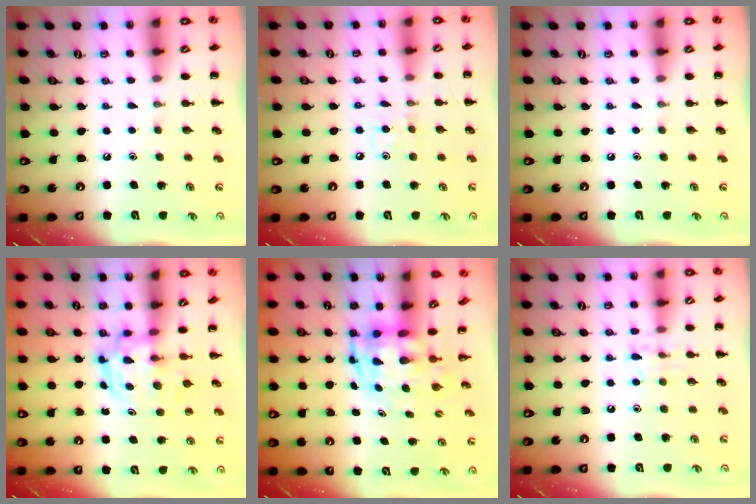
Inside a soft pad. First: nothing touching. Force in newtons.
{"total": 4.5, "press": 4.3, "slide": 1.5}
{"total": 0.0}
{"total": 2.7, "press": 2.7, "slide": 0.3}
{"total": 3.1, "press": 2.9, "slide": 1.0}
{"total": 7.0, "press": 6.9, "slide": 1.1}